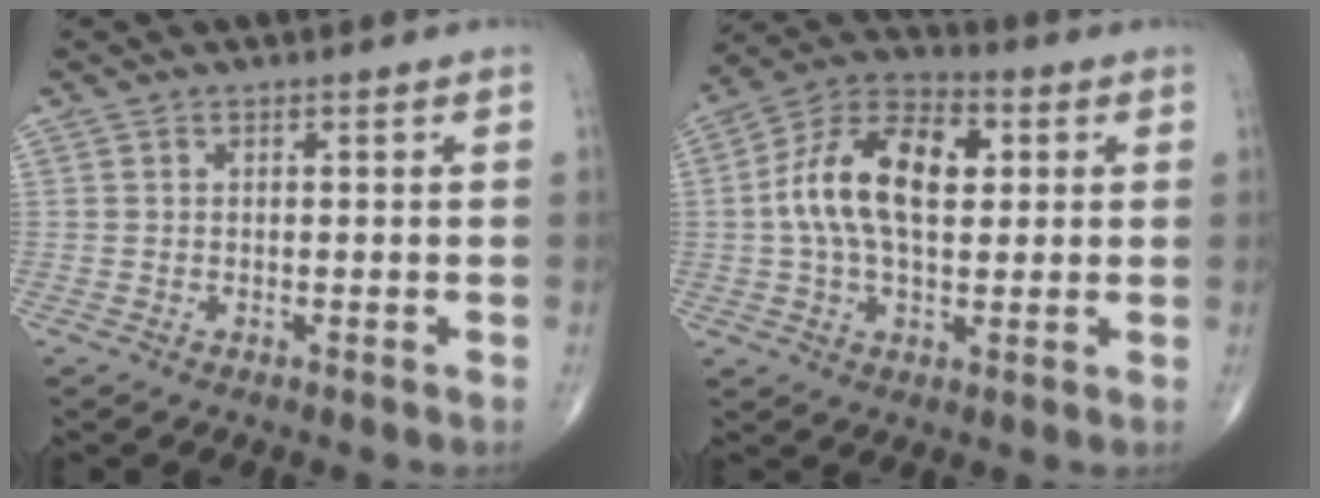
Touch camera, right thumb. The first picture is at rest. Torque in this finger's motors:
{"motor_torque": [1.41, 1.45, 1.52, -0.02, 0.30]}